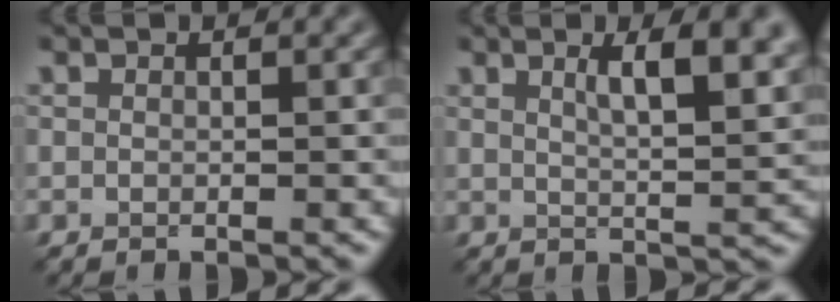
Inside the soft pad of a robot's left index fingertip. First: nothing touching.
{"total": 6.9, "force": [2.9, 2.2, 5.8], "torque": [-0.062, 0.006, 0.040]}